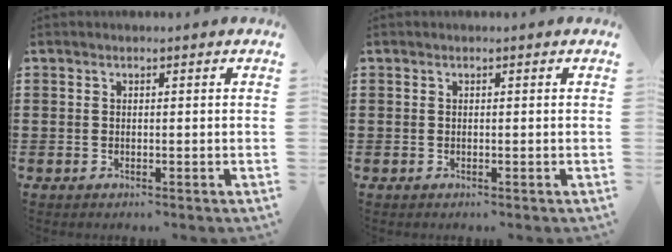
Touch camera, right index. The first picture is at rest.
{"total": 0.0}